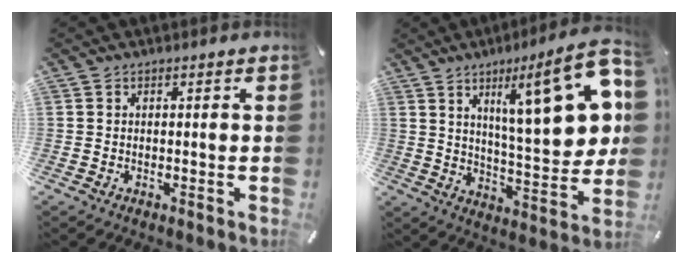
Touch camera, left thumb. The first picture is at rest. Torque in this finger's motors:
{"motor_torque": [2.21, 2.80, 2.29, -0.48, 0.25]}